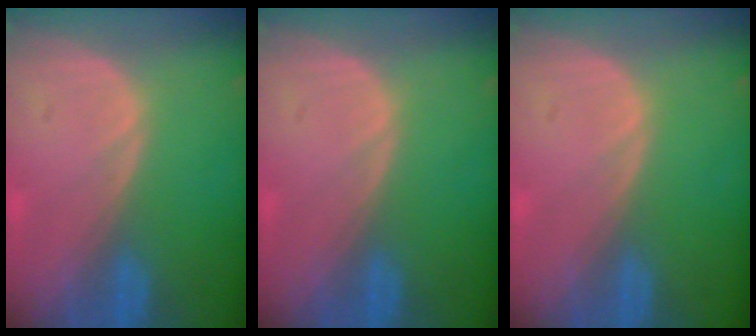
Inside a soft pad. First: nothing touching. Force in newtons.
{"total": 0.0}
{"total": 0.0}